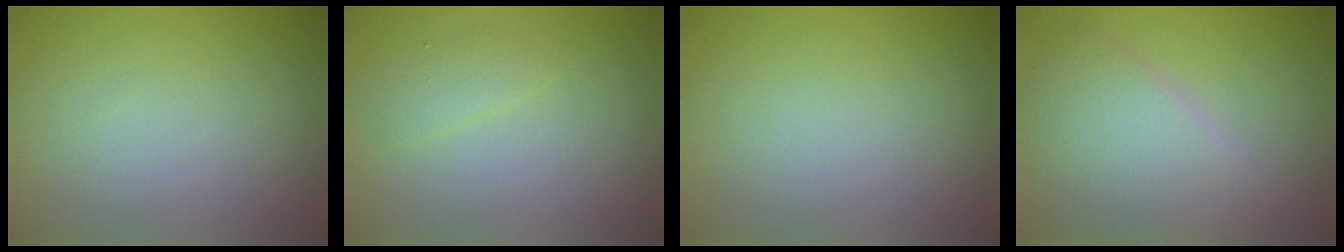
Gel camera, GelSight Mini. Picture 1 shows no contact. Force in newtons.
{"total": 1.2, "press": 1.2, "slide": 0.1}
{"total": 0.0}
{"total": 6.0, "press": 6.0, "slide": 0.1}